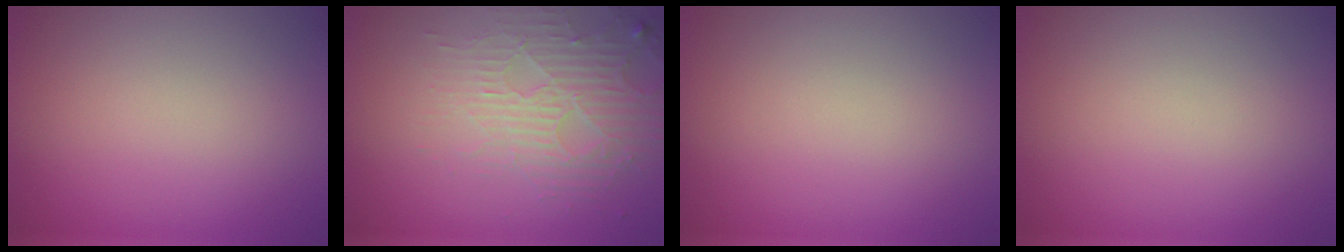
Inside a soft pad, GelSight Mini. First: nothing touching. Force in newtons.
{"total": 3.9, "press": 3.5, "slide": 1.6}
{"total": 0.0}
{"total": 0.0}